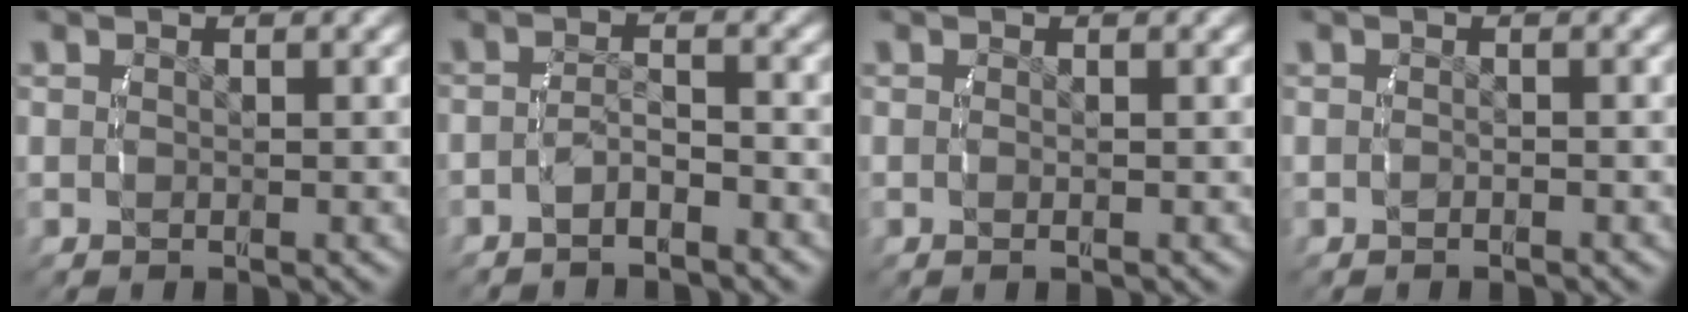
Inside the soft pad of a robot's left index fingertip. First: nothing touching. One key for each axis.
{"total": 2.7, "fx": -2.4, "fy": 0.5, "fz": 1.3, "tx": -0.029, "ty": -0.008, "tz": -0.037}
{"total": 0.7, "fx": -0.4, "fy": -0.1, "fz": 0.5, "tx": -0.017, "ty": -0.006, "tz": -0.004}
{"total": 0.7, "fx": -0.6, "fy": -0.1, "fz": 0.2, "tx": -0.006, "ty": -0.001, "tz": -0.012}